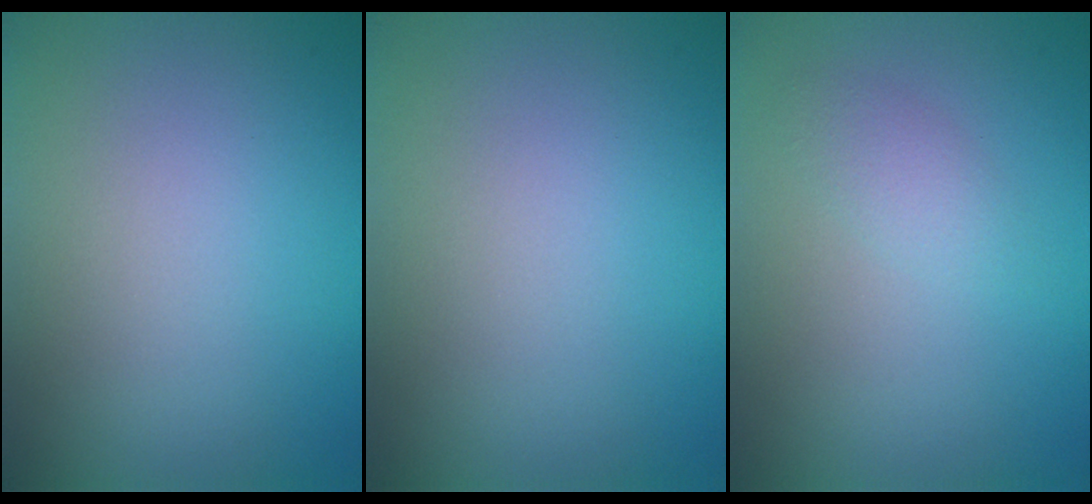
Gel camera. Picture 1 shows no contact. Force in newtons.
{"total": 0.0}
{"total": 1.4, "press": 1.4, "slide": 0.1}